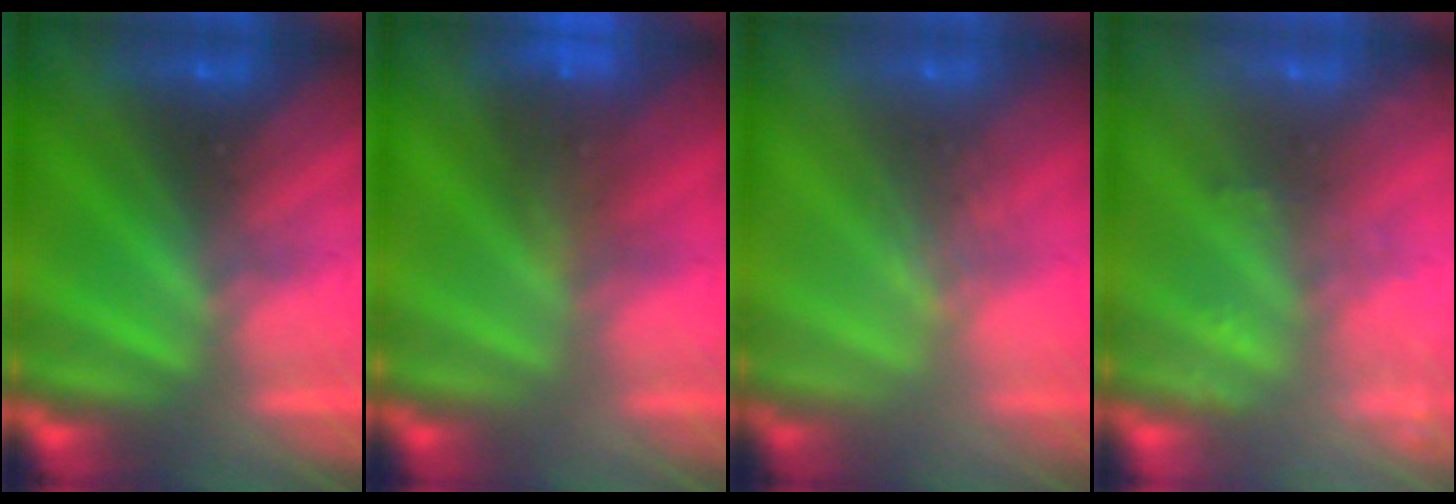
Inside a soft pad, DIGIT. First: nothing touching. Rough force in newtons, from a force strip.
{"total": 8.5}
{"total": 2.4}
{"total": 7.1}